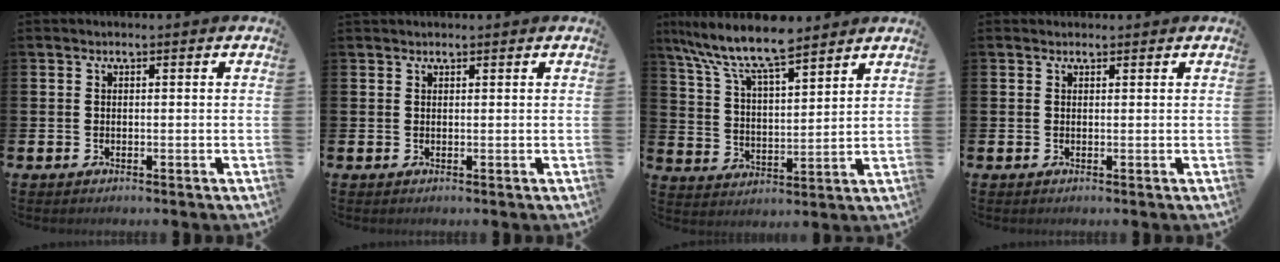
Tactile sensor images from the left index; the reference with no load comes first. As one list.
[{"total": 0.8, "force": [0.8, 0.1, 0.0], "torque": [0.008, -0.002, 0.012]}, {"total": 9.5, "force": [8.4, 1.7, 4.1], "torque": [-0.109, -0.041, 0.148]}, {"total": 0.8, "force": [0.7, 0.3, 0.0], "torque": [0.014, -0.002, 0.010]}]